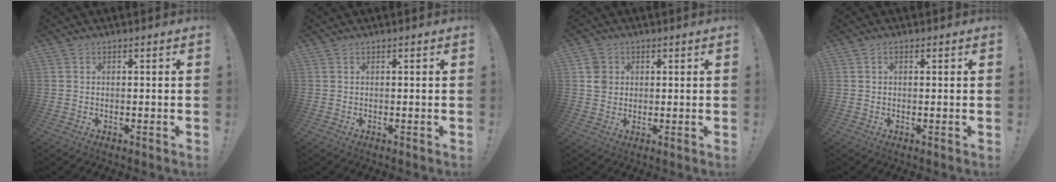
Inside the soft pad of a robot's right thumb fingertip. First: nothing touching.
{"total": 0.0}
{"total": 4.7, "force": [1.1, 4.3, 1.7], "torque": [-0.017, 0.003, 0.021]}
{"total": 0.8, "force": [0.1, 0.6, 0.5], "torque": [-0.006, 0.001, 0.001]}